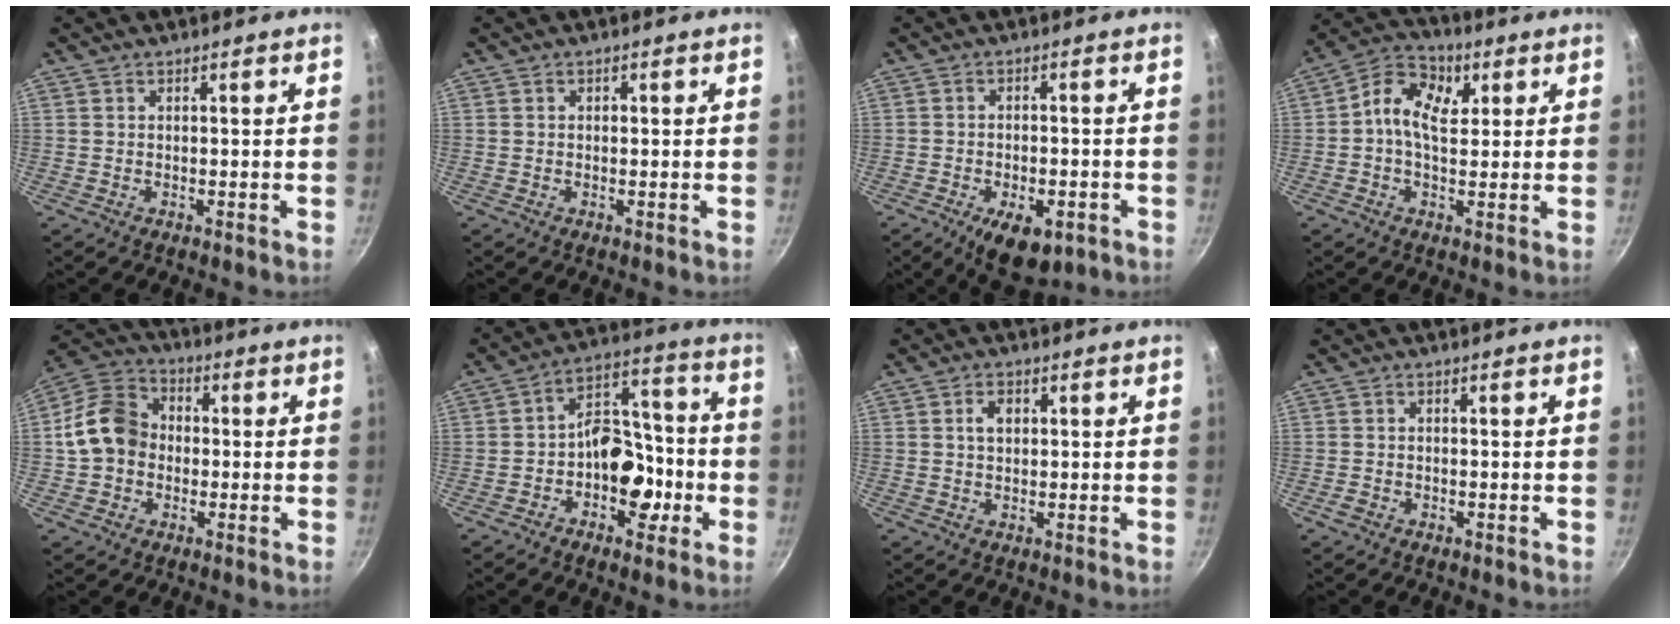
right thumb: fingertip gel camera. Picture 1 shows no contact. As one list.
[{"total": 0.6, "force": [0.1, 0.5, 0.2], "torque": [-0.001, 0.004, 0.002]}, {"total": 9.4, "force": [-4.3, 4.8, 6.9], "torque": [-0.082, 0.011, -0.053]}, {"total": 9.2, "force": [2.0, 6.3, 6.5], "torque": [-0.095, 0.008, 0.015]}, {"total": 11.3, "force": [-0.6, 9.3, 6.5], "torque": [-0.089, 0.028, -0.030]}, {"total": 12.8, "force": [-3.6, 8.7, 8.6], "torque": [-0.071, 0.062, -0.064]}, {"total": 2.9, "force": [0.7, 2.0, 2.0], "torque": [-0.024, 0.002, 0.012]}, {"total": 1.3, "force": [-0.7, 0.8, 0.7], "torque": [-0.018, 0.007, -0.014]}]